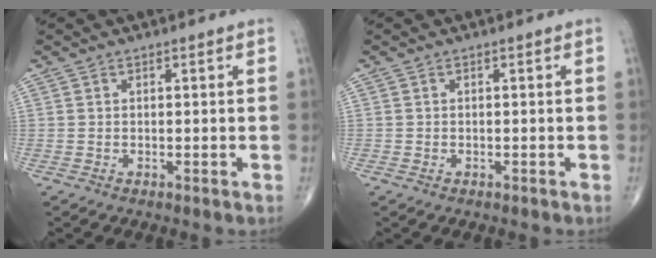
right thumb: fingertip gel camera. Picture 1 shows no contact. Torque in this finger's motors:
{"motor_torque": [0.04, 0.28, -0.18, -0.07, 0.04]}